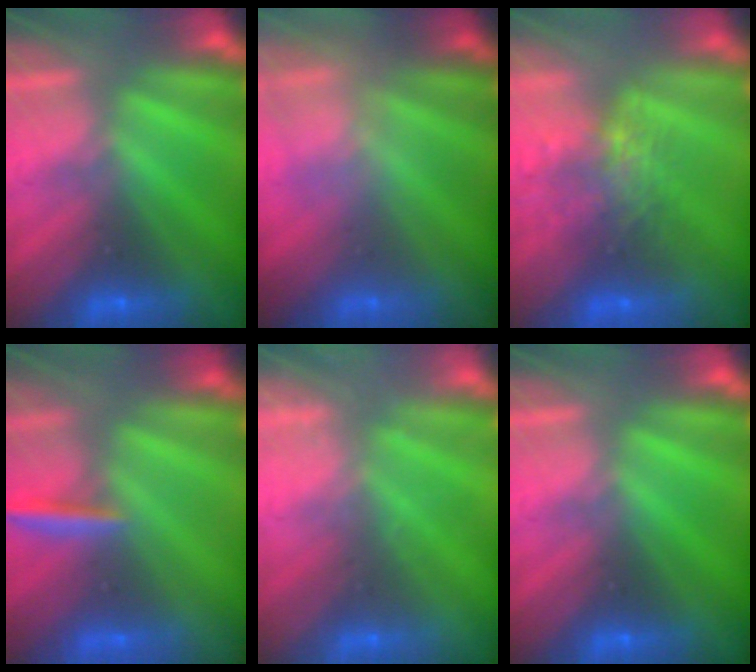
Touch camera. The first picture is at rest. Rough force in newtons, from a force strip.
{"total": 2.3}
{"total": 7.6}
{"total": 2.8}
{"total": 2.4}
{"total": 0.0}